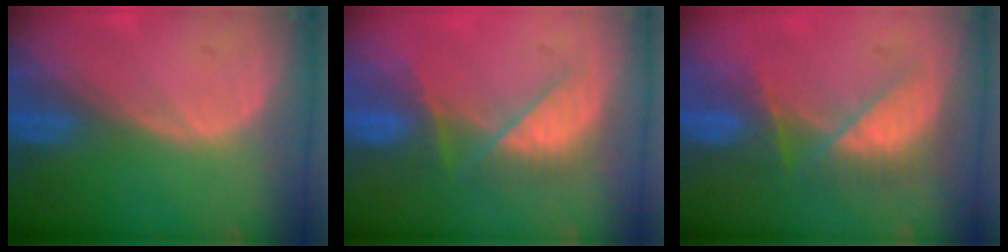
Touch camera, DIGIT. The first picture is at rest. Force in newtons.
{"total": 7.0, "press": 6.9, "slide": 1.1}
{"total": 8.2, "press": 7.0, "slide": 4.3}